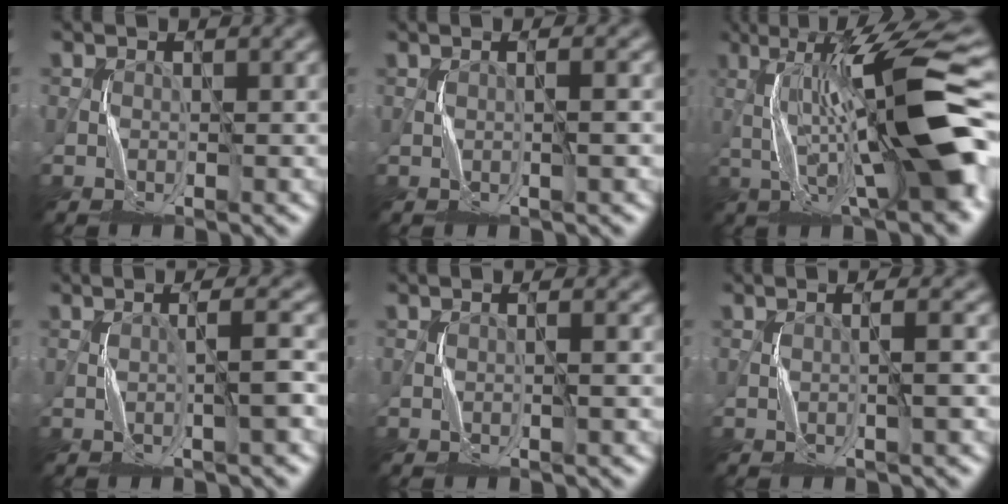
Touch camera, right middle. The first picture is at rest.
{"total": 2.2, "force": [0.4, 0.6, 2.1], "torque": [-0.017, 0.003, -0.007]}
{"total": 14.7, "force": [-0.1, 2.7, 14.4], "torque": [-0.235, 0.026, -0.004]}
{"total": 3.4, "force": [-0.1, 0.4, 3.4], "torque": [-0.043, 0.012, -0.005]}
{"total": 1.4, "force": [0.2, 0.2, 1.4], "torque": [-0.015, -0.002, -0.003]}
{"total": 3.0, "force": [0.4, 0.9, 2.9], "torque": [-0.020, 0.012, -0.012]}